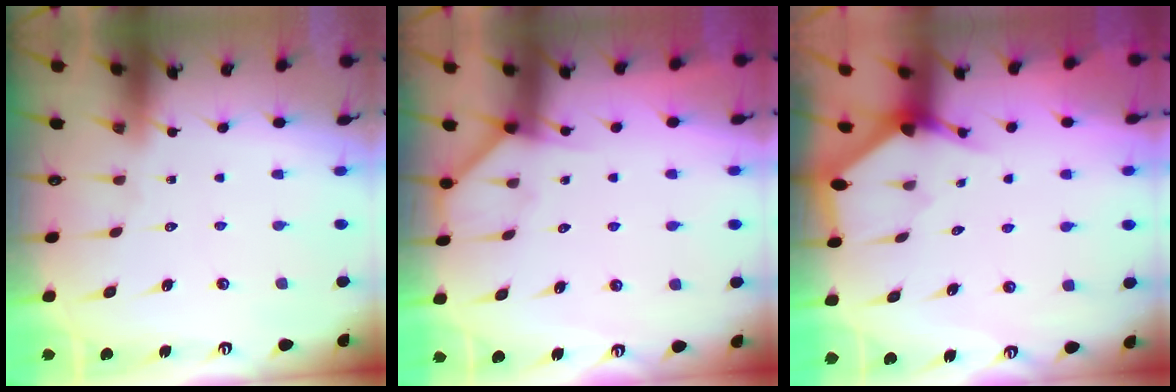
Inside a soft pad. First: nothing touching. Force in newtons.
{"total": 4.0, "press": 3.9, "slide": 0.6}
{"total": 2.7, "press": 2.7, "slide": 0.1}